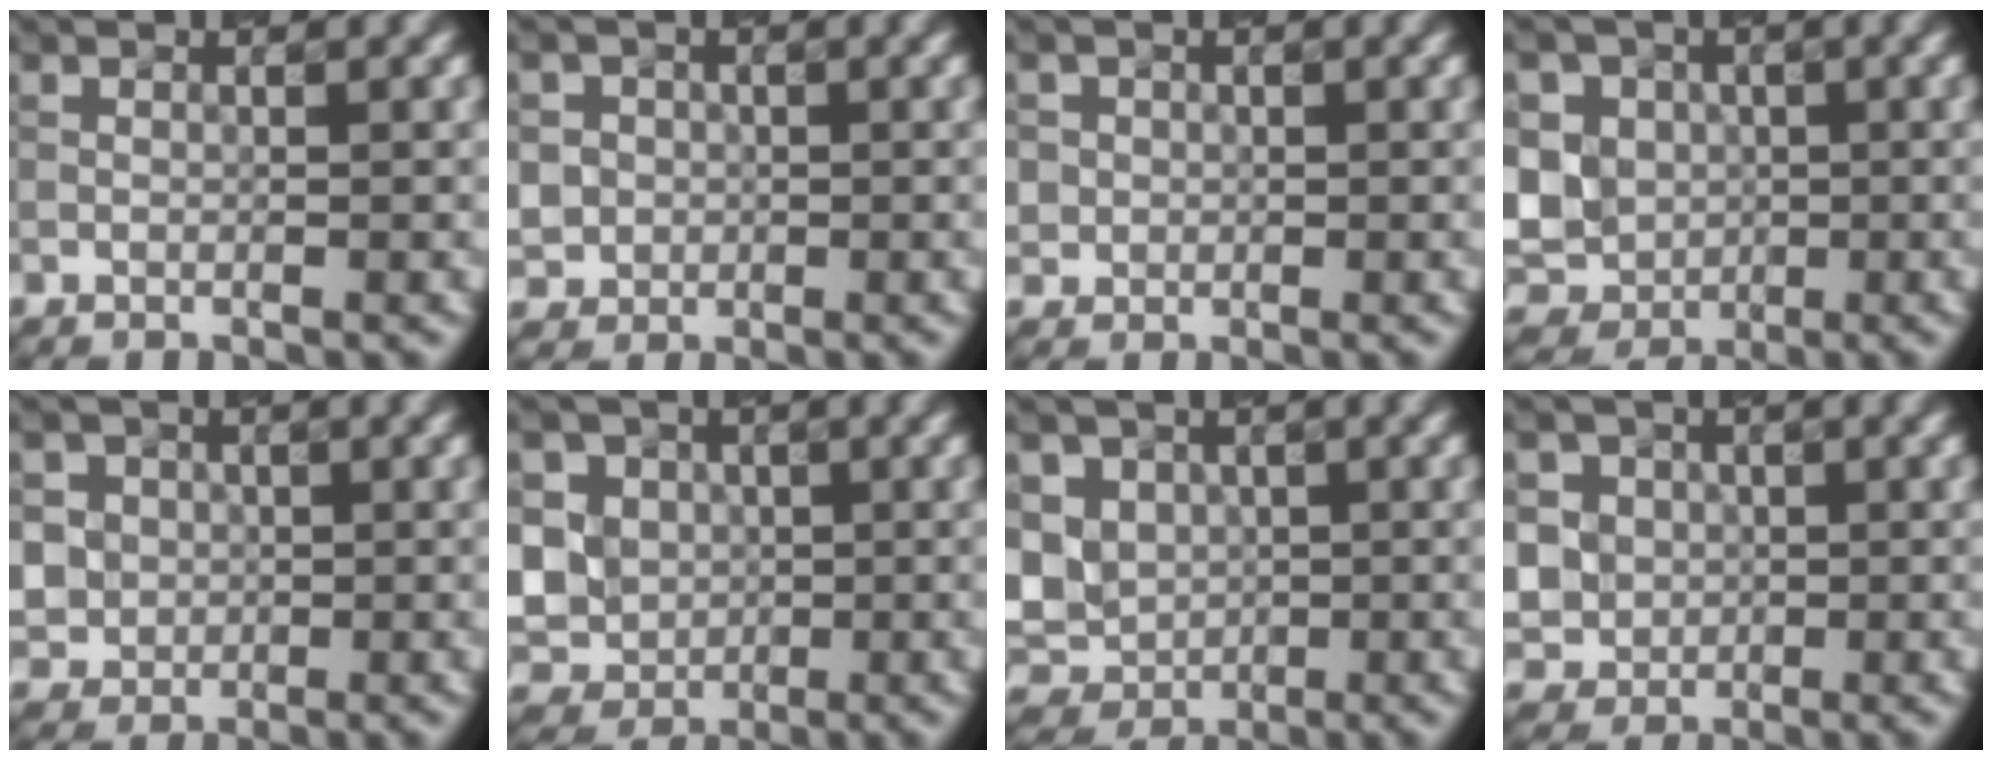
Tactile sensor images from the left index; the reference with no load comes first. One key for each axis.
{"total": 3.7, "fx": 0.1, "fy": 3.6, "fz": 0.9, "tx": -0.016, "ty": 0.009, "tz": 0.001}
{"total": 1.6, "fx": 0.2, "fy": 1.6, "fz": 0.2, "tx": 0.001, "ty": -0.005, "tz": 0.022}
{"total": 10.1, "fx": 0.4, "fy": 8.6, "fz": 5.2, "tx": -0.107, "ty": 0.009, "tz": -0.026}
{"total": 5.8, "fx": 0.8, "fy": 5.5, "fz": 1.8, "tx": -0.049, "ty": 0.021, "tz": 0.006}
{"total": 10.9, "fx": 0.8, "fy": 9.5, "fz": 5.2, "tx": -0.120, "ty": 0.021, "tz": -0.020}
{"total": 7.9, "fx": 0.3, "fy": 6.6, "fz": 4.3, "tx": -0.083, "ty": -0.001, "tz": -0.006}
{"total": 7.8, "fx": 1.0, "fy": 7.1, "fz": 3.0, "tx": -0.078, "ty": 0.022, "tz": 0.000}